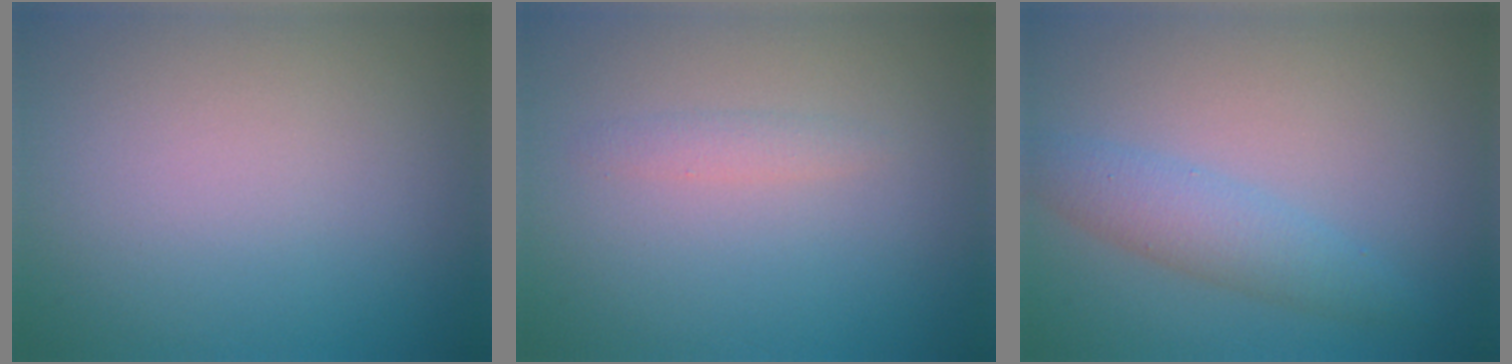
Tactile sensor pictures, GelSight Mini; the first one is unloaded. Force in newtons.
{"total": 1.0, "press": 1.0, "slide": 0.0}
{"total": 2.9, "press": 2.9, "slide": 0.1}